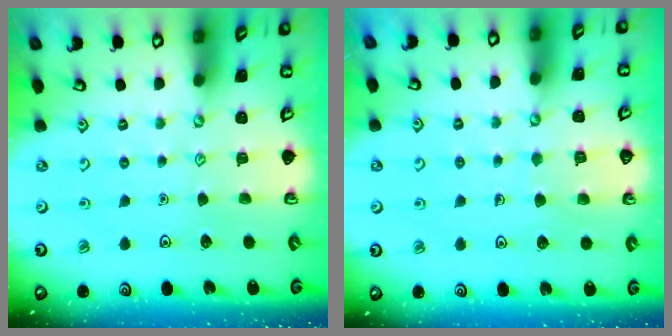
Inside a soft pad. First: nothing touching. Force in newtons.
{"total": 6.0, "press": 6.0, "slide": 0.5}